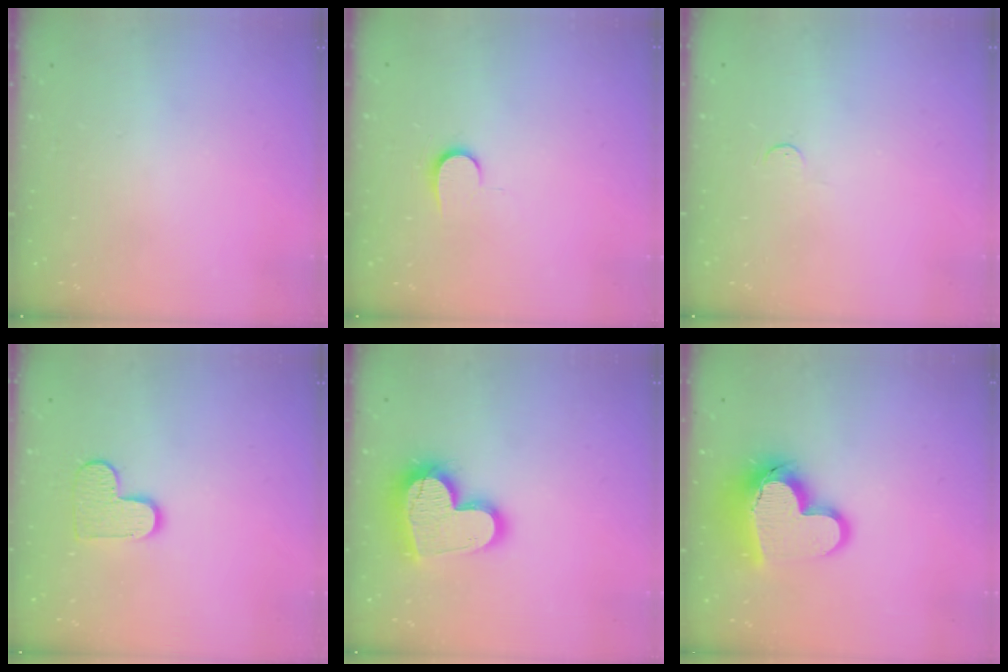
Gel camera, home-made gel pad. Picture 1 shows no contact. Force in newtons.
{"total": 6.9, "press": 6.9, "slide": 0.8}
{"total": 3.4, "press": 3.4, "slide": 0.4}
{"total": 8.9, "press": 8.9, "slide": 0.4}
{"total": 18.1, "press": 18.0, "slide": 1.5}
{"total": 15.9, "press": 15.7, "slide": 2.2}